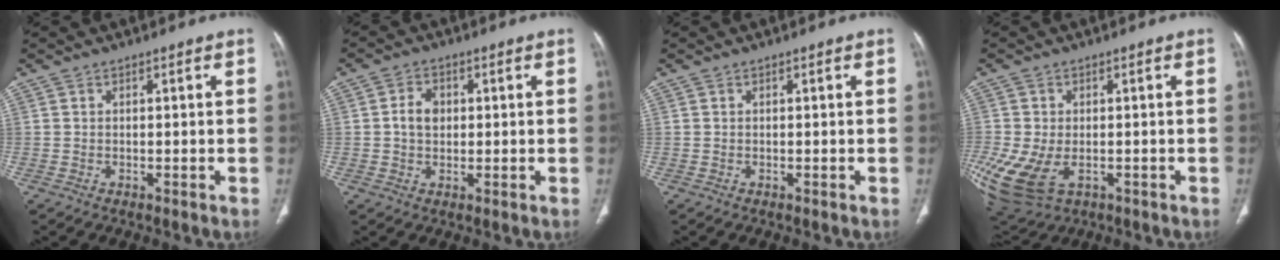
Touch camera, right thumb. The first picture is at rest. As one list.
[{"total": 4.2, "force": [0.4, 3.2, 2.7], "torque": [-0.041, 0.007, 0.005]}, {"total": 0.0}, {"total": 14.7, "force": [-4.2, 9.9, 10.1], "torque": [-0.251, -0.014, -0.054]}]